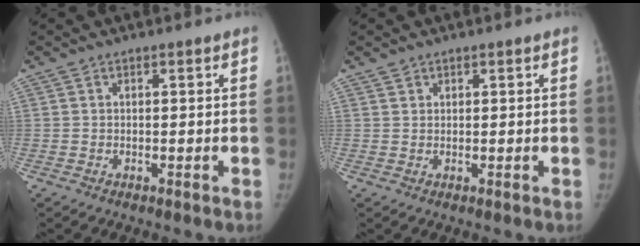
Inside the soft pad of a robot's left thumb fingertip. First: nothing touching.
{"total": 0.9, "force": [0.7, 0.5, -0.1], "torque": [0.017, -0.003, 0.008]}